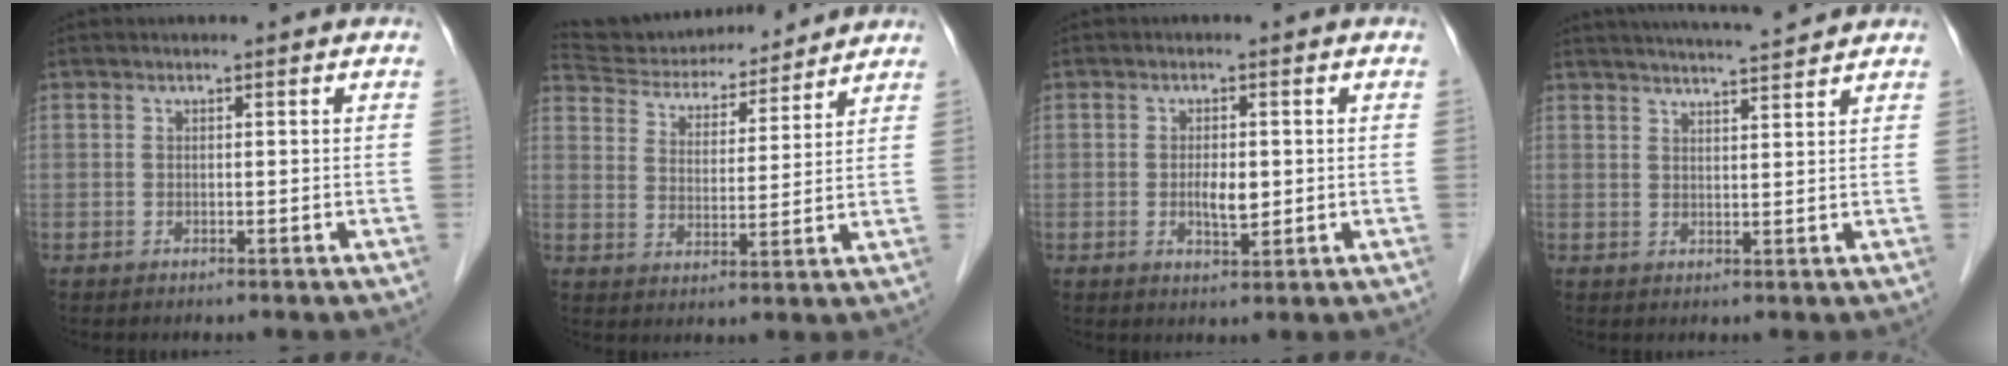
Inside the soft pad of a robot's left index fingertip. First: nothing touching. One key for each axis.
{"total": 16.2, "fx": 15.3, "fy": 3.6, "fz": 4.1, "tx": -0.070, "ty": 0.020, "tz": 0.239}
{"total": 3.2, "fx": -0.2, "fy": 1.3, "fz": 2.9, "tx": -0.054, "ty": -0.004, "tz": -0.002}
{"total": 8.2, "fx": 7.7, "fy": -0.2, "fz": 2.8, "tx": -0.049, "ty": 0.014, "tz": 0.108}